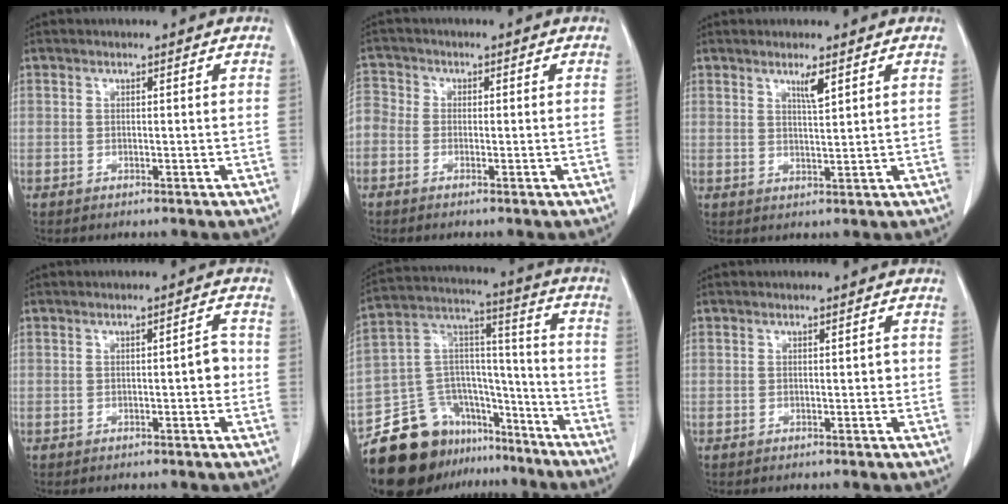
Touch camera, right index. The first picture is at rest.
{"total": 4.5, "force": [-0.7, 4.1, 1.8], "torque": [-0.056, 0.019, -0.021]}
{"total": 2.6, "force": [1.6, 0.0, 2.0], "torque": [-0.039, -0.005, 0.031]}
{"total": 2.4, "force": [-0.4, 0.6, 2.3], "torque": [-0.026, 0.006, -0.006]}
{"total": 19.6, "force": [-14.7, 10.9, 7.2], "torque": [-0.119, 0.078, -0.243]}
{"total": 0.6, "force": [0.0, 0.3, 0.5], "torque": [-0.004, 0.002, 0.001]}